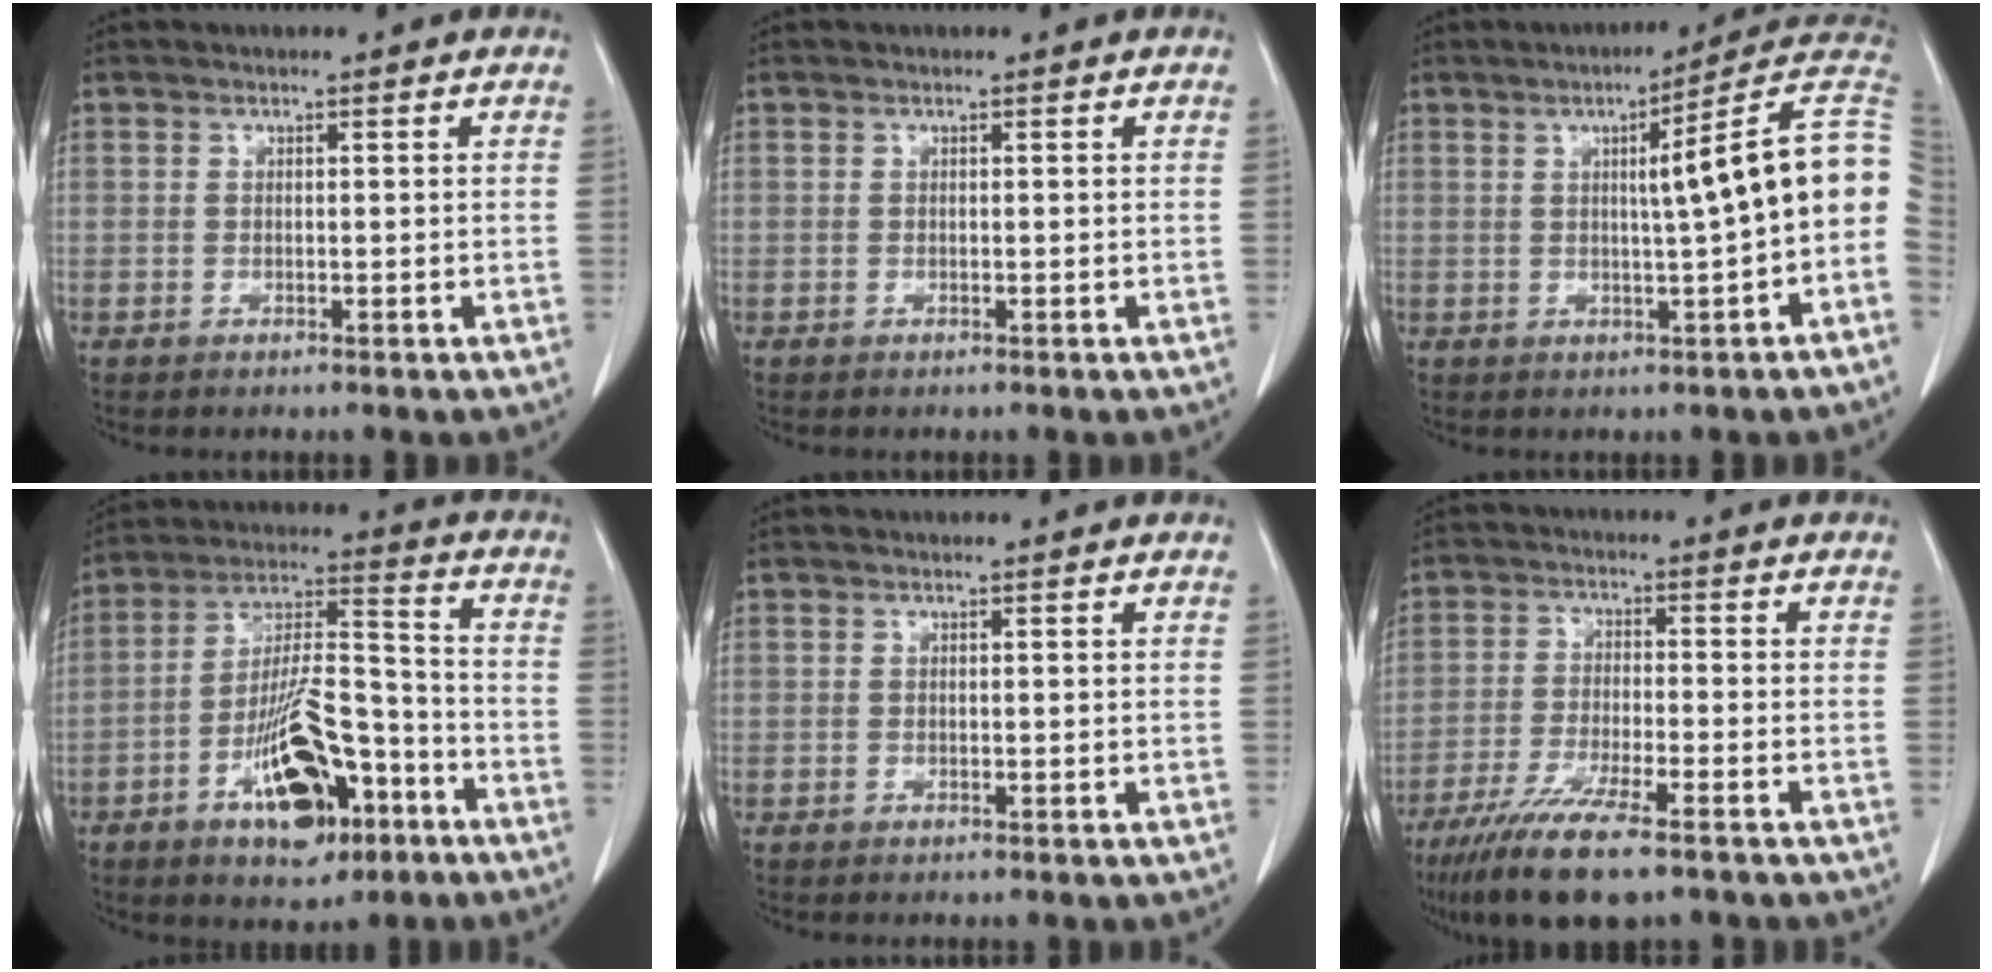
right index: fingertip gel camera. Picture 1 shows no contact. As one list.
[{"total": 0.0}, {"total": 12.1, "force": [0.4, -0.6, 12.1], "torque": [-0.154, 0.025, -0.001]}, {"total": 15.4, "force": [-7.4, 5.6, 12.4], "torque": [-0.219, 0.012, -0.114]}, {"total": 0.0}, {"total": 11.5, "force": [-8.1, 1.4, 8.0], "torque": [-0.142, -0.029, -0.136]}]